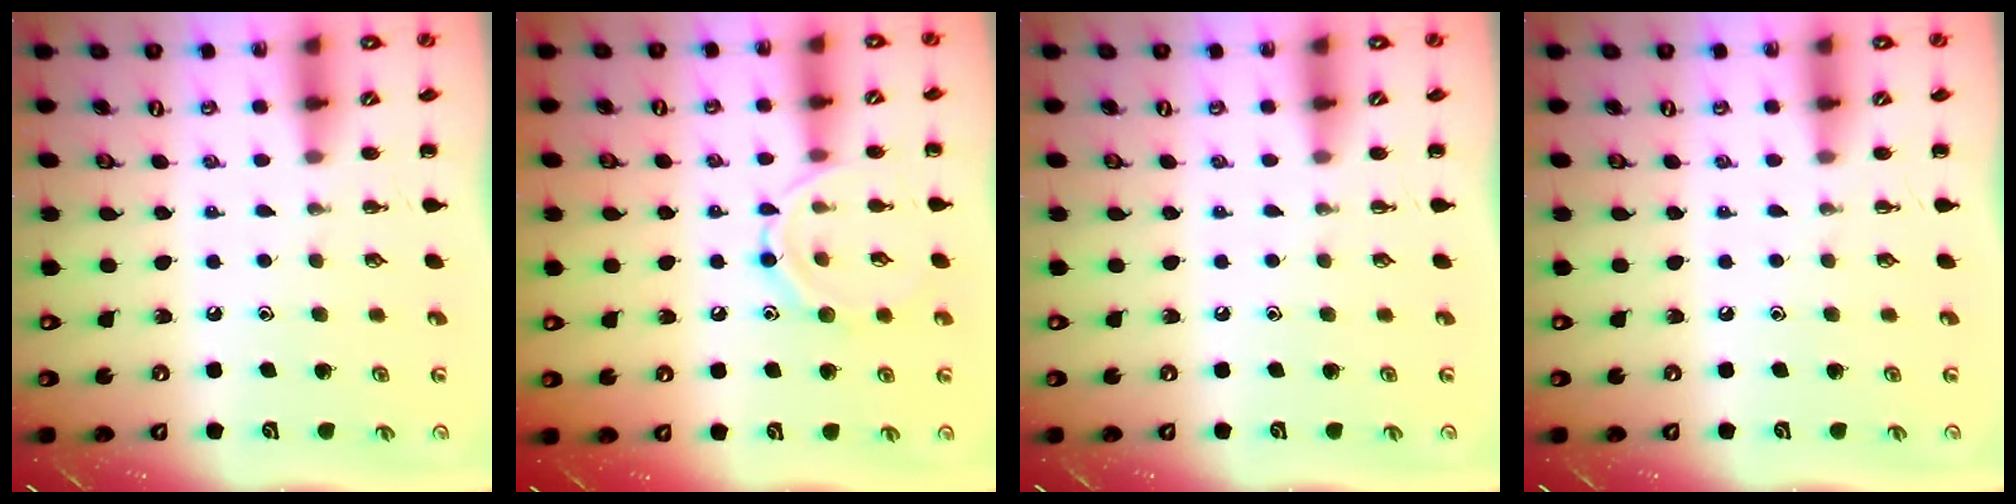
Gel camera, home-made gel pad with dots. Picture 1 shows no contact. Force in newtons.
{"total": 9.5, "press": 9.5, "slide": 0.6}
{"total": 0.0}
{"total": 0.0}